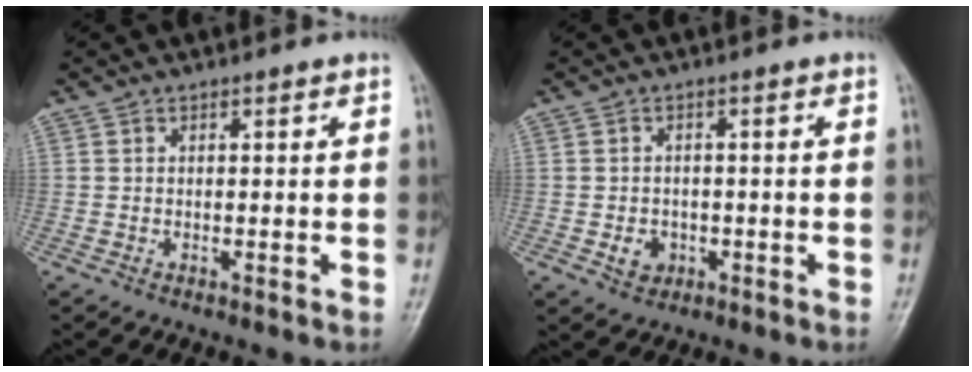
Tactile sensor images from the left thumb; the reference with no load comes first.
{"total": 3.2, "force": [-1.0, 2.7, 1.5], "torque": [-0.010, 0.004, -0.011]}